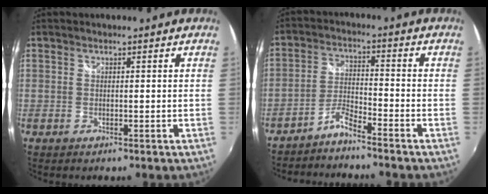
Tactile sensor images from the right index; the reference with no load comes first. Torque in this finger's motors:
{"motor_torque": [0.18, -0.53, -0.08, -0.03]}